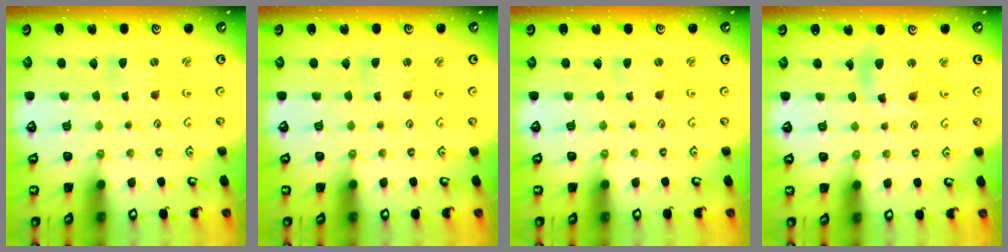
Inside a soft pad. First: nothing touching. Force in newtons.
{"total": 1.7, "press": 1.7, "slide": 0.3}
{"total": 1.9, "press": 1.9, "slide": 0.4}
{"total": 10.9, "press": 10.8, "slide": 1.2}